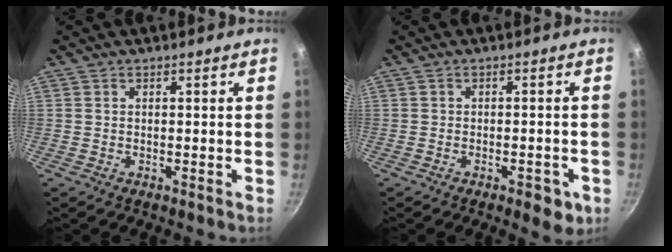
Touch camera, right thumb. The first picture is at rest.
{"total": 5.1, "force": [-2.2, 2.4, 3.9], "torque": [-0.031, 0.015, -0.022]}